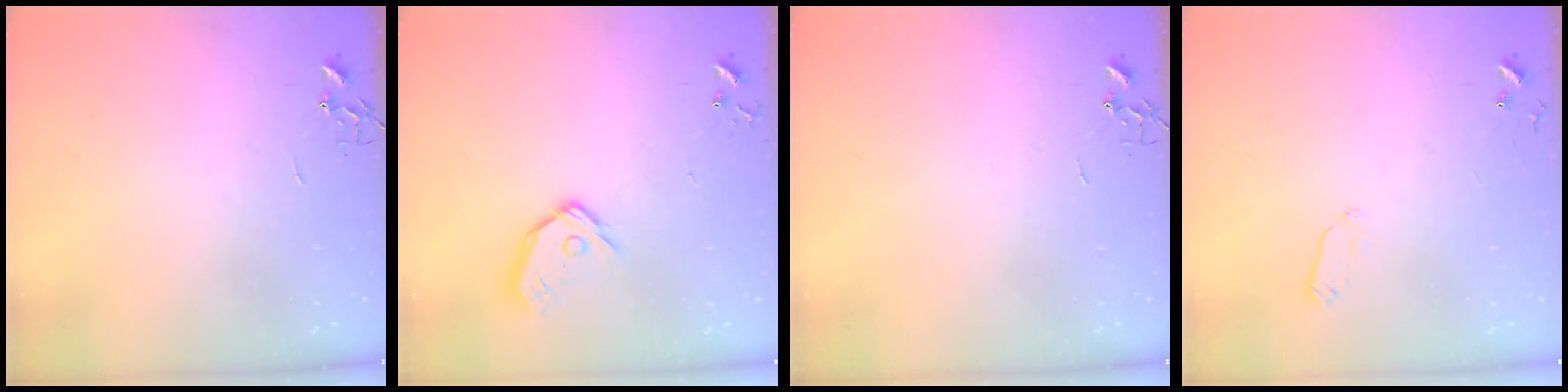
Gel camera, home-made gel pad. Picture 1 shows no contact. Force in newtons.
{"total": 11.5, "press": 11.4, "slide": 1.7}
{"total": 0.0}
{"total": 4.6, "press": 4.5, "slide": 0.9}